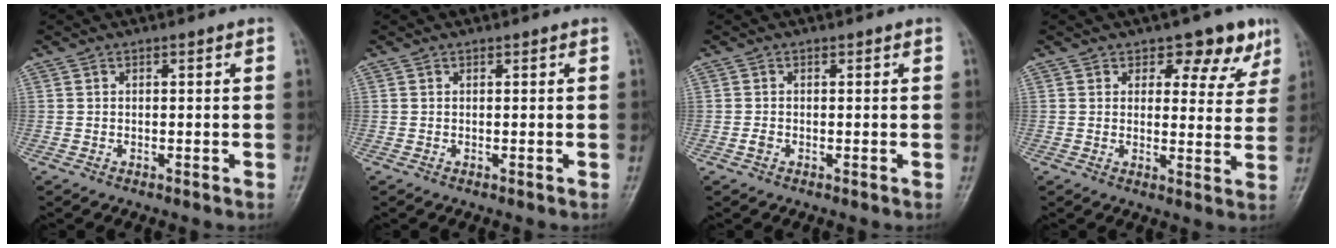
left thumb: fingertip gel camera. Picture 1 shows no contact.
{"total": 0.0}
{"total": 0.8, "force": [-0.3, 0.6, 0.5], "torque": [-0.008, -0.001, -0.006]}
{"total": 7.5, "force": [5.1, 4.4, 3.1], "torque": [0.002, -0.029, 0.059]}